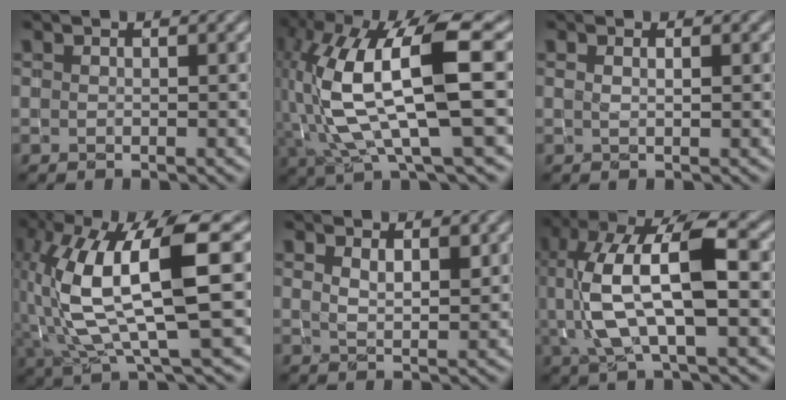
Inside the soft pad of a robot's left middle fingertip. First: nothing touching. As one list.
[{"total": 12.4, "force": [0.2, 3.3, 12.0], "torque": [-0.237, 0.008, 0.004]}, {"total": 1.3, "force": [0.5, 0.6, 1.0], "torque": [-0.001, -0.004, -0.003]}, {"total": 11.1, "force": [1.1, 3.0, 10.6], "torque": [-0.207, -0.002, 0.027]}, {"total": 1.9, "force": [1.1, 0.6, 1.4], "torque": [-0.022, -0.005, 0.022]}, {"total": 9.9, "force": [0.4, 3.7, 9.2], "torque": [-0.180, 0.015, 0.006]}]